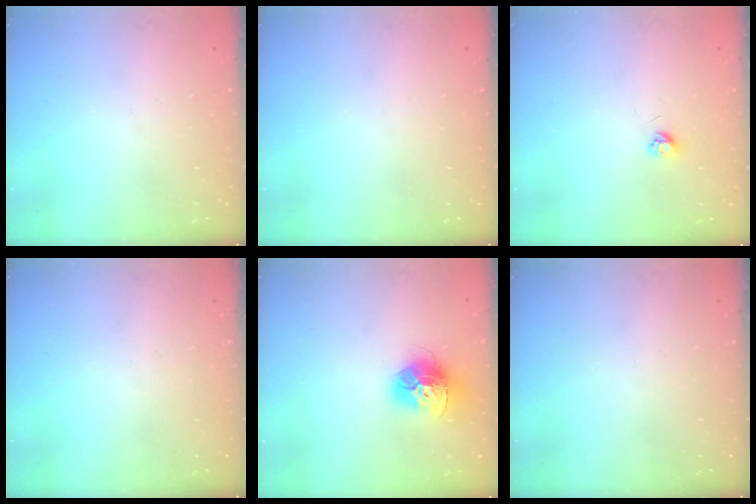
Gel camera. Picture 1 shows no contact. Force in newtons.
{"total": 0.0}
{"total": 3.2, "press": 3.2, "slide": 0.4}
{"total": 0.0}
{"total": 13.9, "press": 13.8, "slide": 1.4}
{"total": 0.0}